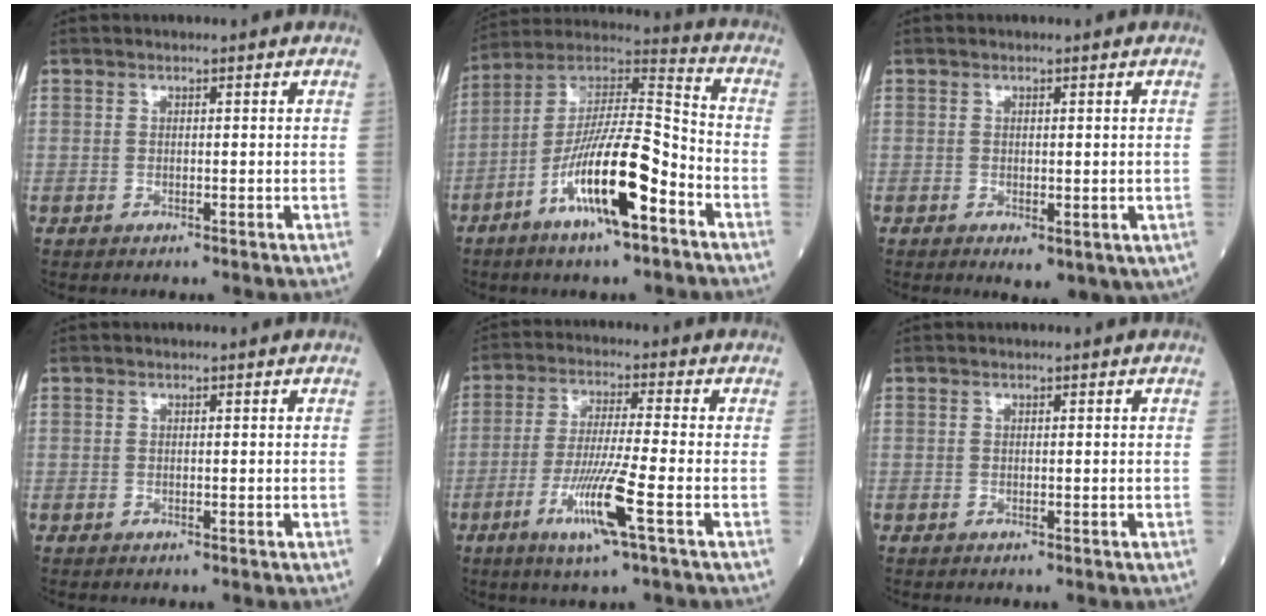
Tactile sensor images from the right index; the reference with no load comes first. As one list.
[{"total": 16.5, "force": [-7.2, 2.7, 14.6], "torque": [-0.274, 0.003, -0.126]}, {"total": 5.1, "force": [-1.7, 2.3, 4.2], "torque": [-0.048, -0.013, -0.014]}, {"total": 0.0}, {"total": 9.7, "force": [-4.0, -0.7, 8.8], "torque": [-0.174, -0.019, -0.077]}, {"total": 0.0}]